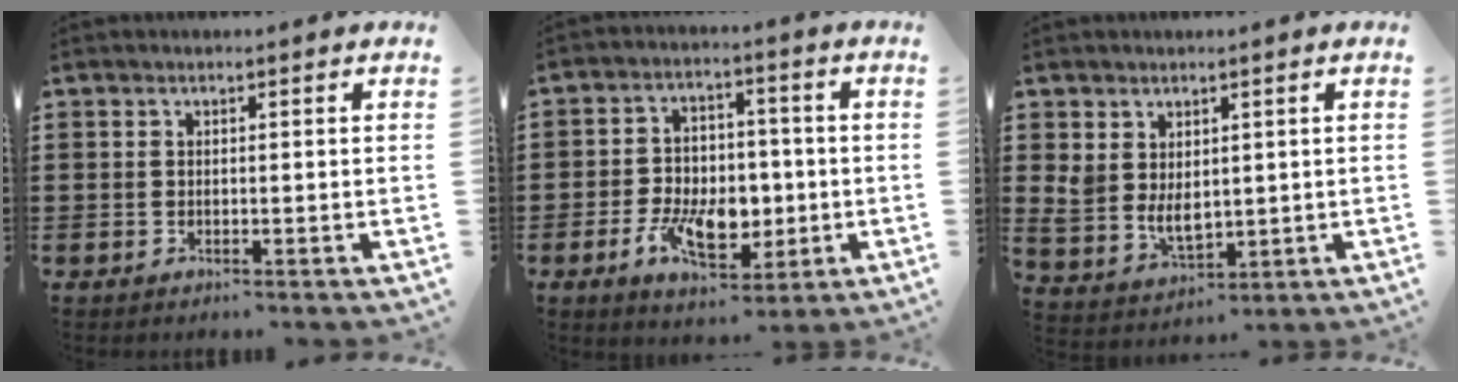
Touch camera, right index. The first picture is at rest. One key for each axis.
{"total": 9.0, "fx": -2.3, "fy": 6.0, "fz": 6.3, "tx": -0.120, "ty": 0.013, "tz": -0.041}
{"total": 4.7, "fx": 1.6, "fy": 3.4, "fz": 2.7, "tx": -0.060, "ty": 0.003, "tz": 0.035}